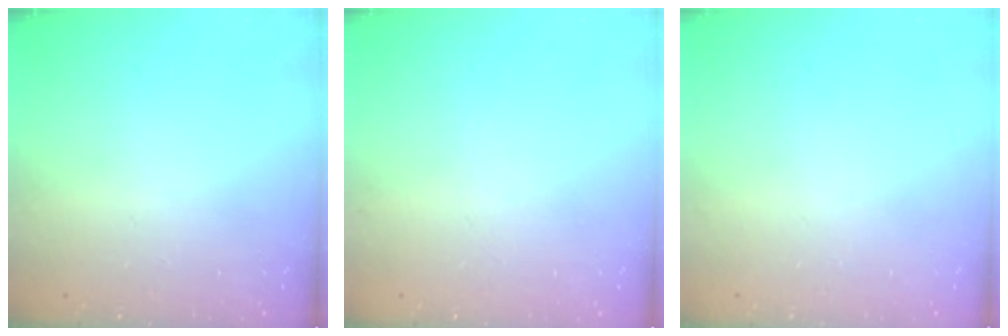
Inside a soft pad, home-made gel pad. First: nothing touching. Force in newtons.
{"total": 0.0}
{"total": 0.0}